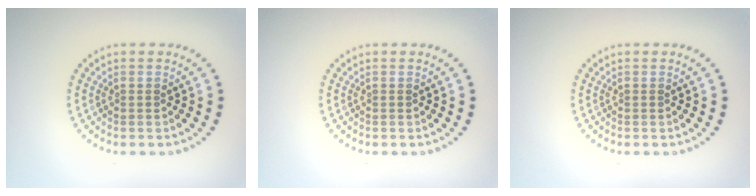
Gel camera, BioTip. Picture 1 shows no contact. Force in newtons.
{"total": 0.0}
{"total": 0.0}